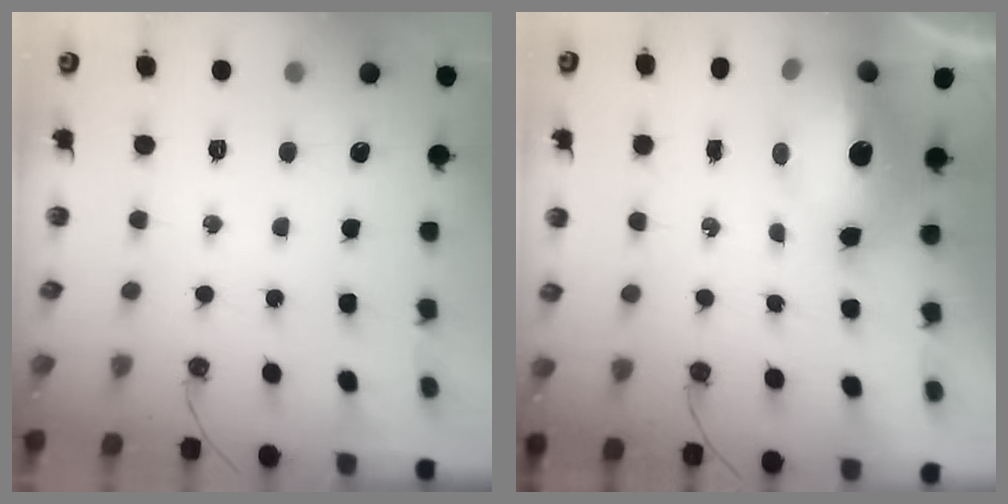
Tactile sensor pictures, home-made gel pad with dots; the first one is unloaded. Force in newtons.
{"total": 12.5, "press": 12.4, "slide": 1.1}